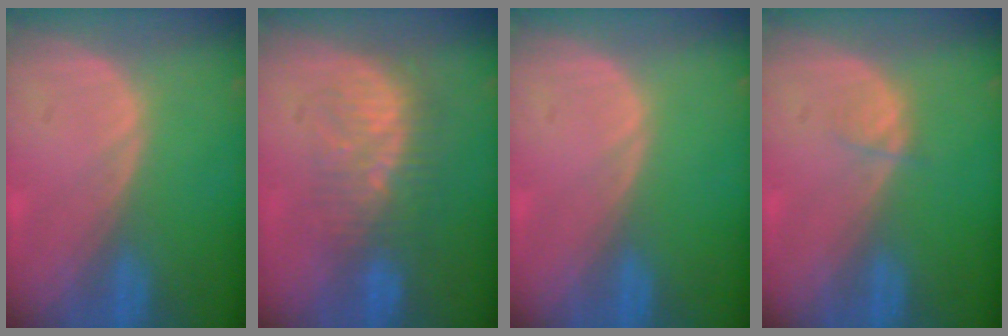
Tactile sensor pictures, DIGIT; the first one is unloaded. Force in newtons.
{"total": 7.9, "press": 7.4, "slide": 2.6}
{"total": 0.0}
{"total": 1.2, "press": 1.2, "slide": 0.2}